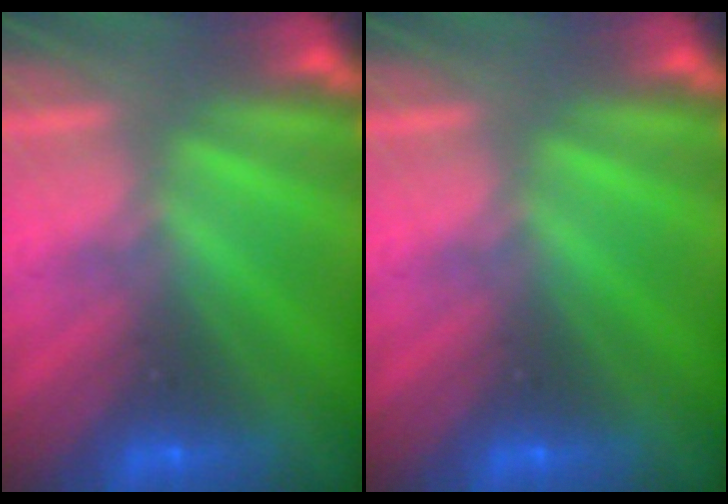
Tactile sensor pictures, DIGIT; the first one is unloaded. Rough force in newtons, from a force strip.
{"total": 0.0}